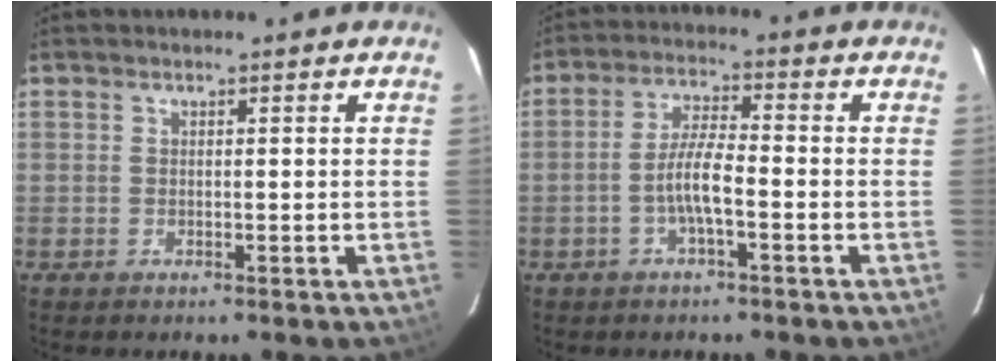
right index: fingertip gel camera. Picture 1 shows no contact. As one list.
[{"total": 5.7, "force": [-2.2, 0.9, 5.2], "torque": [-0.107, 0.008, -0.042]}]